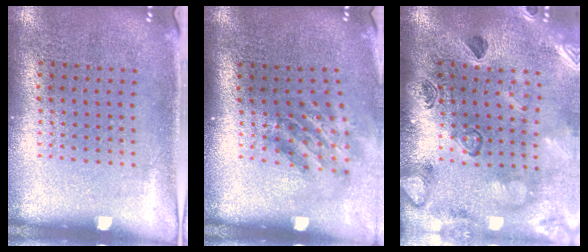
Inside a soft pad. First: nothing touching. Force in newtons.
{"total": 1.9, "press": 1.2, "slide": 1.4}
{"total": 2.7, "press": 2.5, "slide": 1.0}